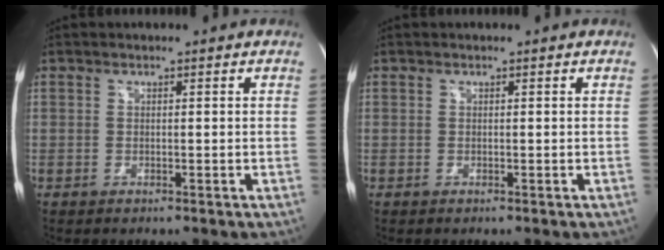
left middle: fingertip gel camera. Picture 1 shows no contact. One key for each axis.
{"total": 0.0}